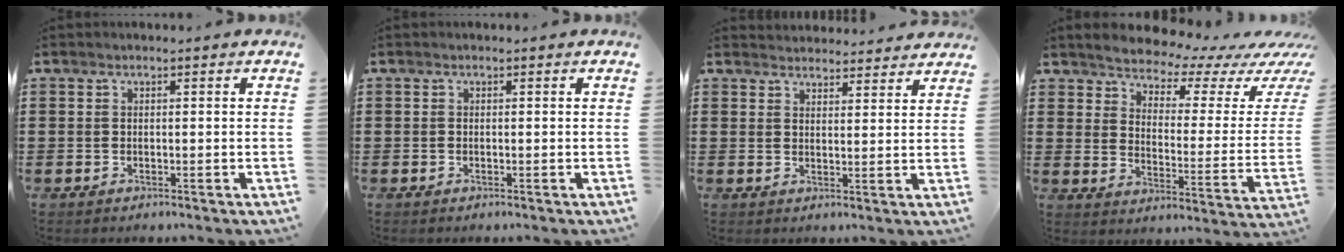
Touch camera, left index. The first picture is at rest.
{"total": 0.0}
{"total": 3.0, "force": [2.9, 0.3, -0.3], "torque": [0.003, -0.016, 0.053]}
{"total": 4.5, "force": [4.5, 0.5, 0.5], "torque": [-0.033, -0.044, 0.070]}